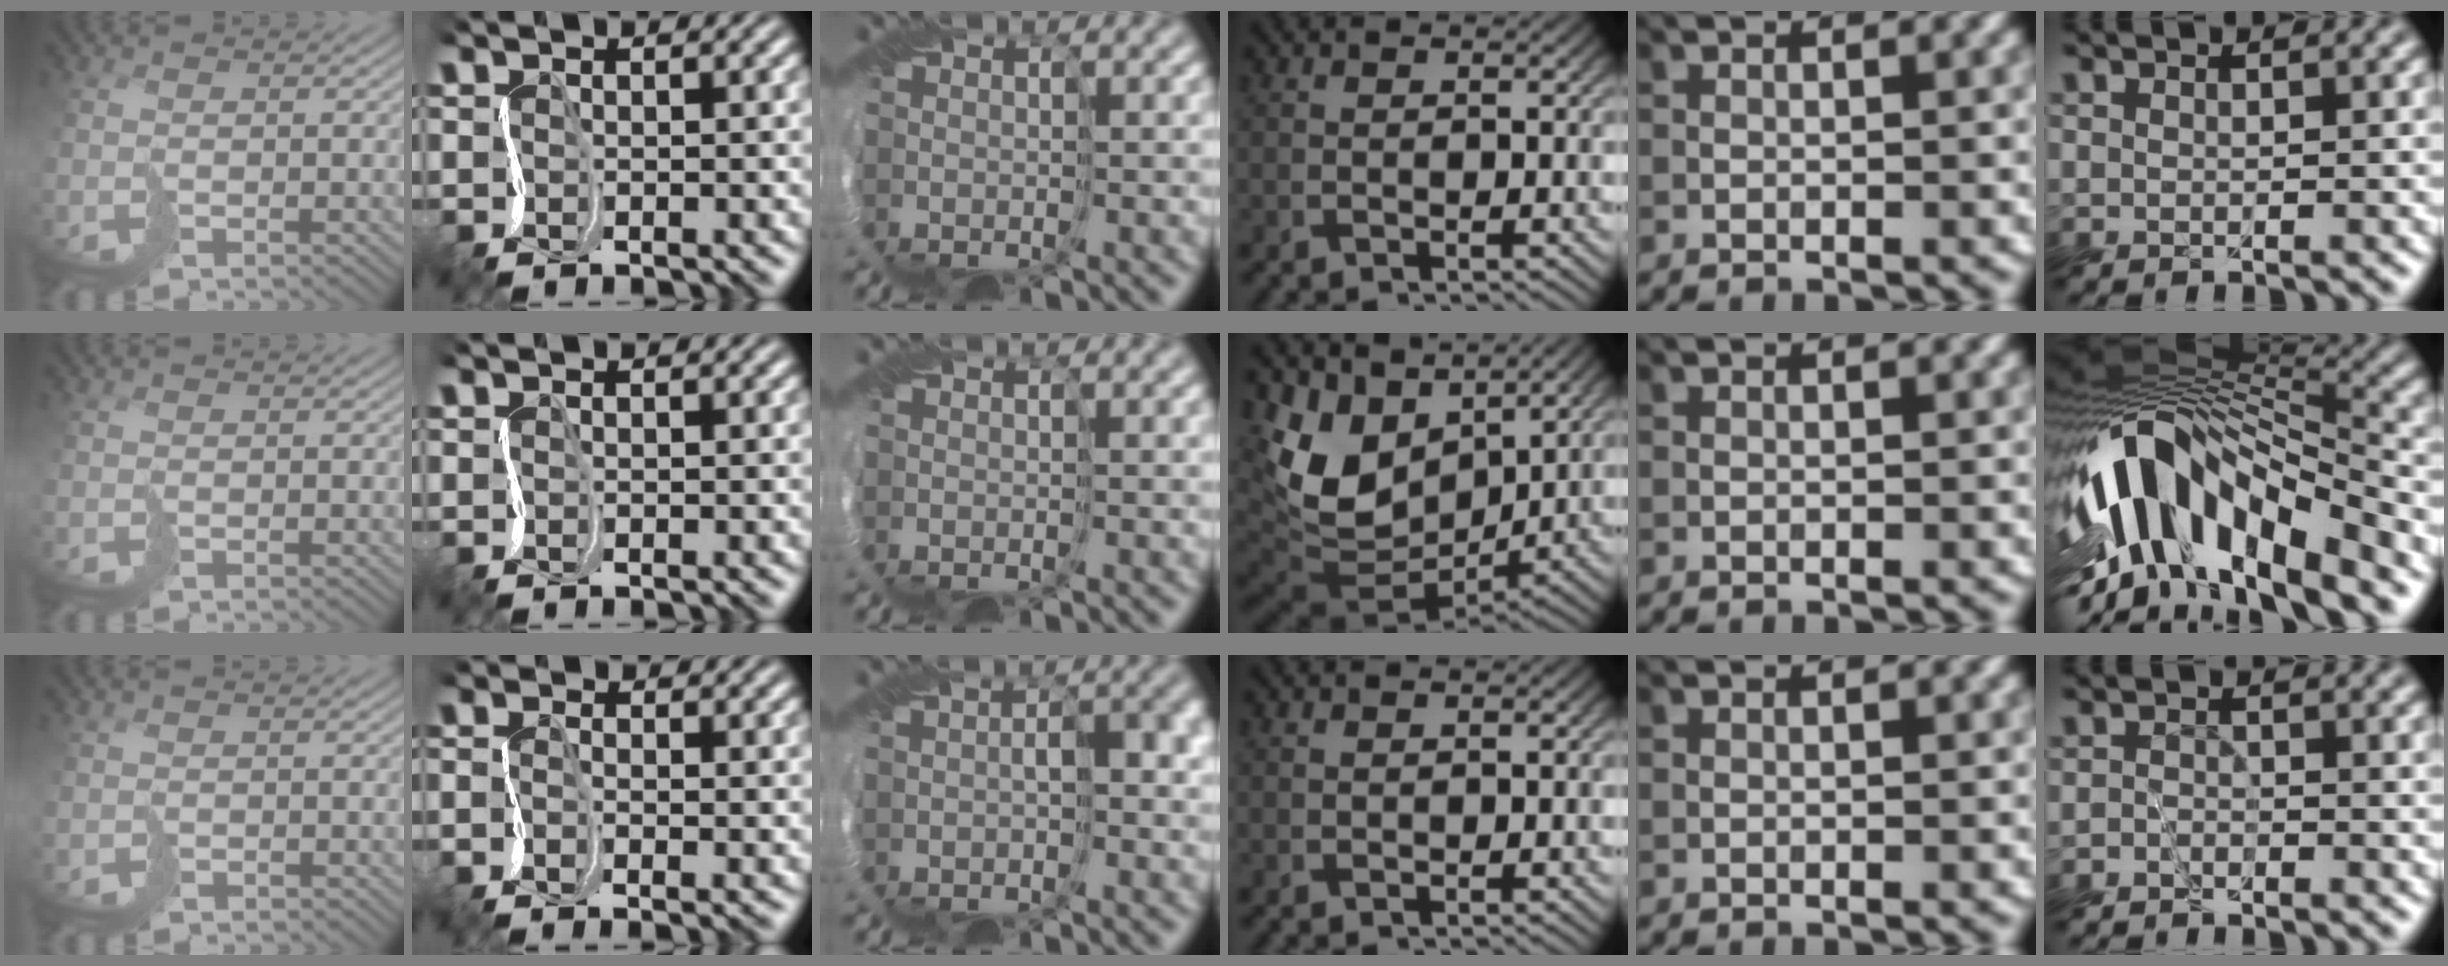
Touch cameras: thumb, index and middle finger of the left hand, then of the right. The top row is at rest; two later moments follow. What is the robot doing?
{"motion": "cut", "object": "bubble wrap"}